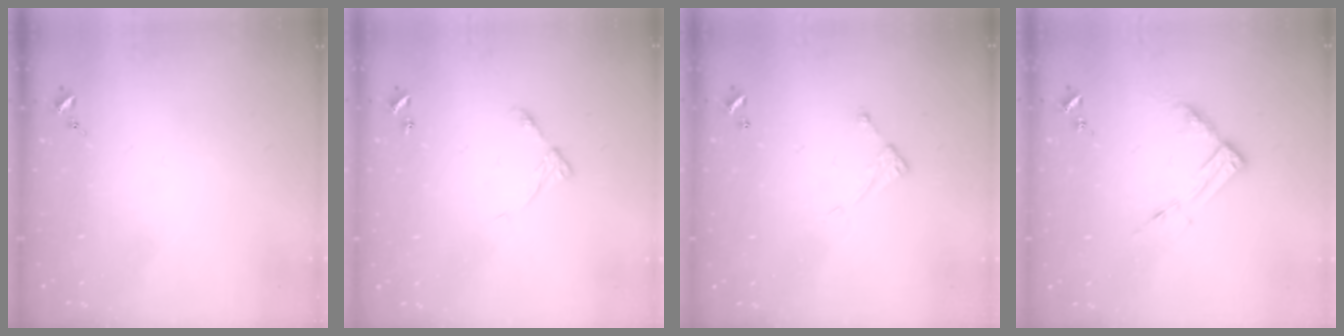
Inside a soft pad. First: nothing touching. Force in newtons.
{"total": 6.5, "press": 6.5, "slide": 0.5}
{"total": 5.0, "press": 5.0, "slide": 0.4}
{"total": 9.3, "press": 9.2, "slide": 1.0}